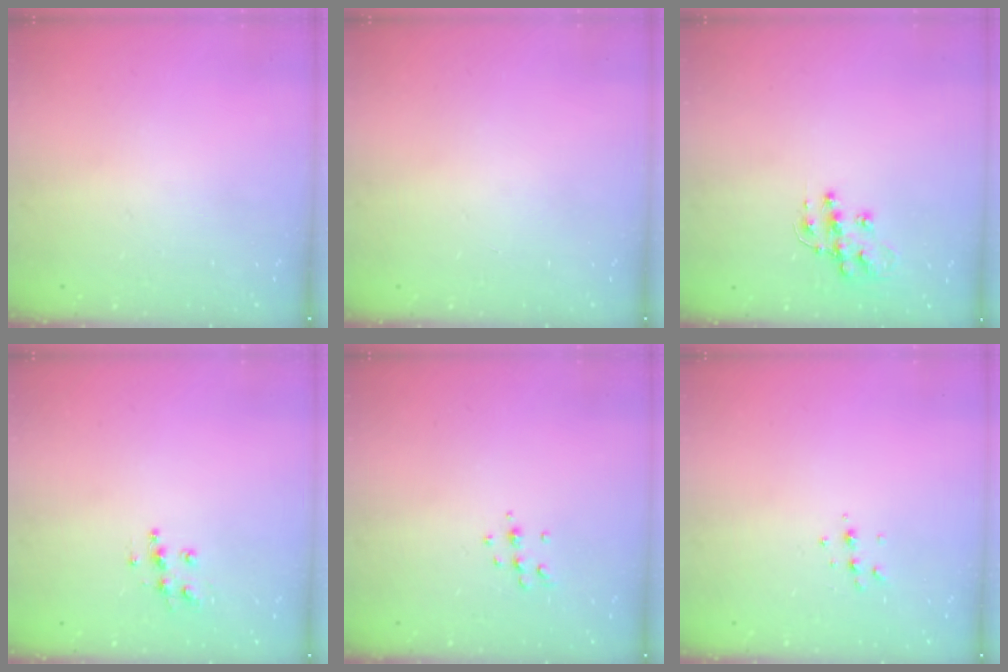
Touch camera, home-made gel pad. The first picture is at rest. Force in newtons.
{"total": 0.0}
{"total": 10.7, "press": 10.7, "slide": 0.7}
{"total": 7.3, "press": 7.3, "slide": 0.1}
{"total": 5.7, "press": 5.6, "slide": 1.0}
{"total": 4.7, "press": 4.6, "slide": 0.9}